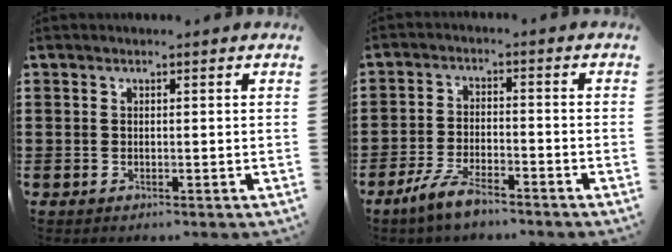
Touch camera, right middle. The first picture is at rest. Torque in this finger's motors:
{"motor_torque": [2.14, 0.00, 0.18, 0.07]}